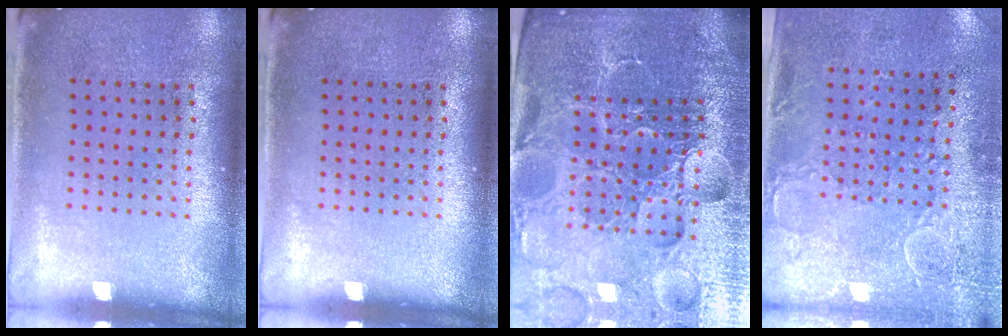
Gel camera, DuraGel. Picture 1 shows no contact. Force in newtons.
{"total": 0.0}
{"total": 6.7, "press": 5.9, "slide": 3.2}
{"total": 3.1, "press": 2.3, "slide": 2.0}